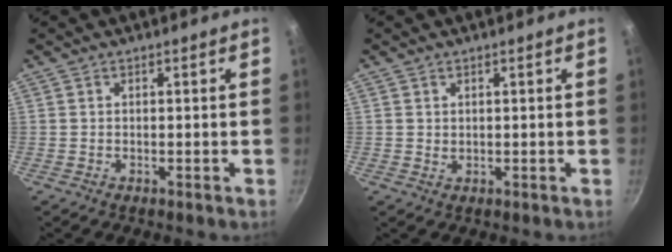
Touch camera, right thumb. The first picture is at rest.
{"total": 0.7, "force": [0.4, 0.5, 0.2], "torque": [0.000, -0.005, 0.007]}